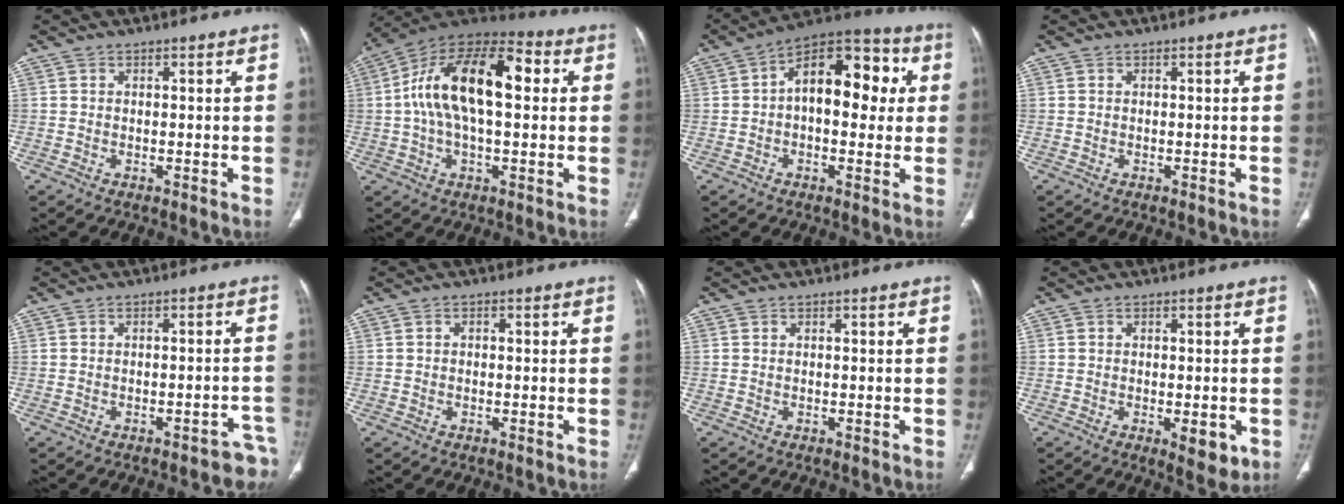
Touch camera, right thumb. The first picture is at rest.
{"total": 19.5, "force": [2.8, 9.6, 16.8], "torque": [-0.285, 0.040, 0.037]}
{"total": 15.8, "force": [2.1, 8.9, 12.8], "torque": [-0.149, 0.036, 0.022]}
{"total": 0.0}
{"total": 6.2, "force": [-4.9, 2.5, 2.8], "torque": [-0.015, 0.035, -0.054]}
{"total": 0.7, "force": [0.0, 0.6, 0.4], "torque": [-0.006, 0.003, -0.003]}
{"total": 0.0}
{"total": 5.3, "force": [-1.6, 2.3, 4.5], "torque": [-0.050, -0.009, -0.013]}